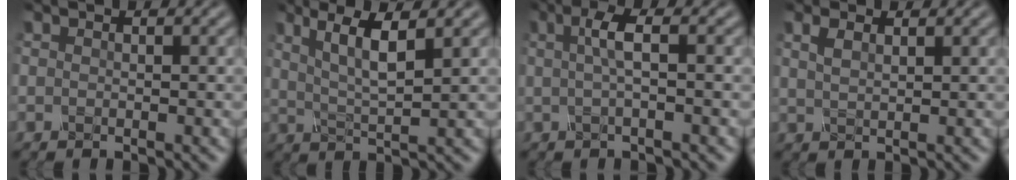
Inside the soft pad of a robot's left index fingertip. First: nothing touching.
{"total": 4.4, "force": [1.8, 1.0, 3.9], "torque": [-0.076, -0.005, 0.033]}
{"total": 2.4, "force": [0.0, 0.5, 2.3], "torque": [-0.044, 0.006, -0.003]}
{"total": 1.5, "force": [0.8, 0.6, 1.2], "torque": [-0.028, 0.001, 0.017]}